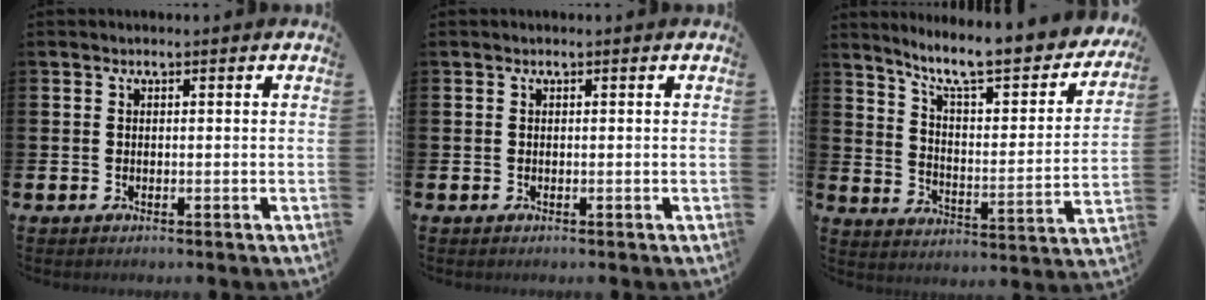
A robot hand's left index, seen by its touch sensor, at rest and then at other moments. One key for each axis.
{"total": 0.0}
{"total": 9.7, "fx": 8.4, "fy": 1.8, "fz": 4.6, "tx": -0.105, "ty": -0.065, "tz": 0.136}